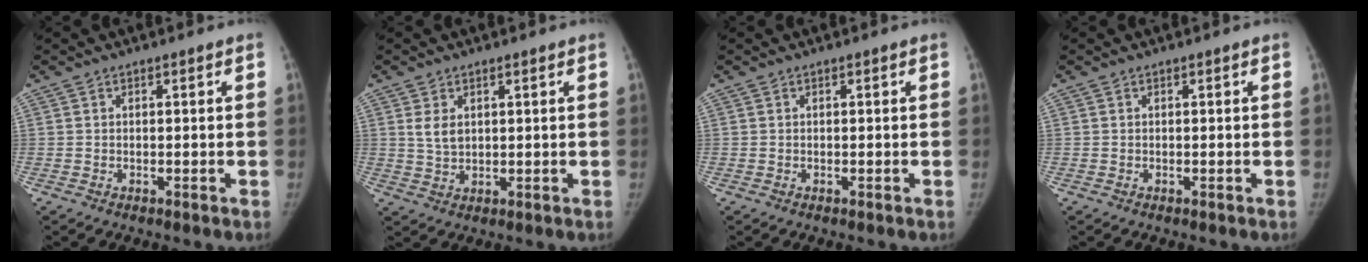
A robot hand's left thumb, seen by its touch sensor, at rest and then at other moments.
{"total": 3.5, "force": [1.4, 2.2, 2.3], "torque": [-0.036, -0.011, 0.032]}
{"total": 0.0}
{"total": 0.0}